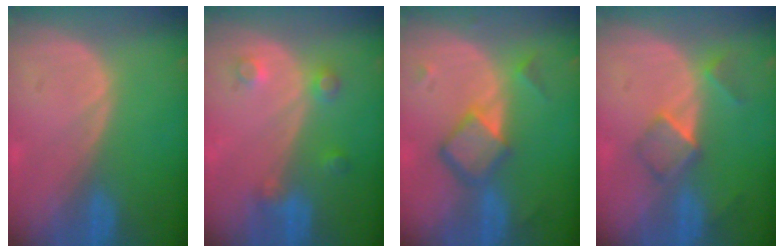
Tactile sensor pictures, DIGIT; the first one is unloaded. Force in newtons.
{"total": 3.6, "press": 3.3, "slide": 1.5}
{"total": 6.6, "press": 5.7, "slide": 3.3}
{"total": 5.2, "press": 4.5, "slide": 2.7}